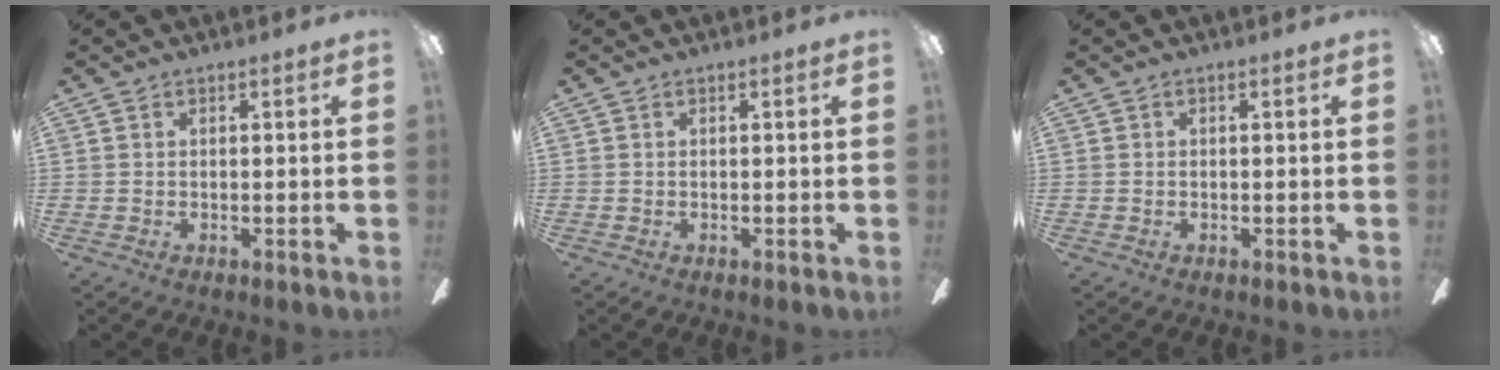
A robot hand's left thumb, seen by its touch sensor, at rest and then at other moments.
{"total": 0.0}
{"total": 0.0}